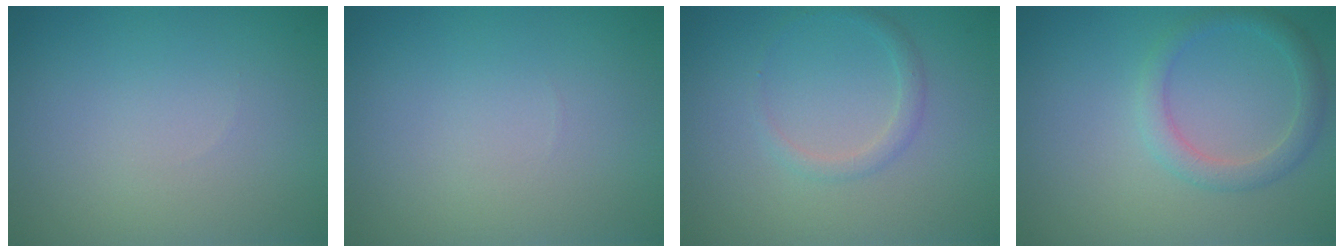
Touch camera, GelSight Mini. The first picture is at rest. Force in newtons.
{"total": 0.0}
{"total": 1.3, "press": 1.3, "slide": 0.1}
{"total": 2.3, "press": 2.3, "slide": 0.1}